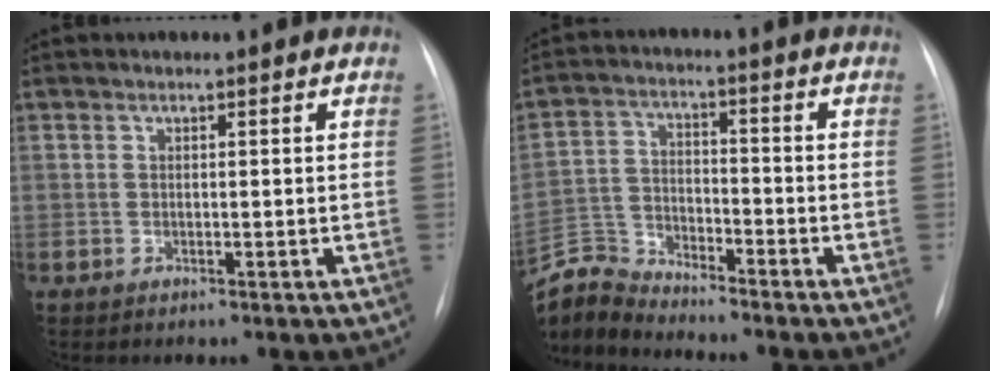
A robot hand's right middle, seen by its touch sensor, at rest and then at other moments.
{"total": 7.6, "force": [-7.6, 0.0, -0.3], "torque": [0.000, 0.005, -0.151]}